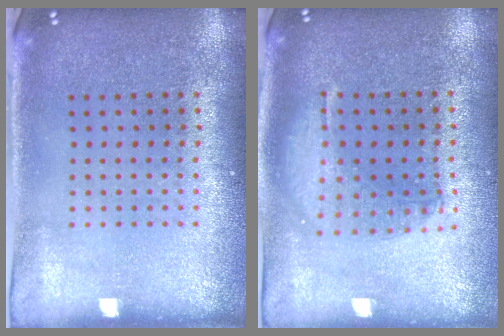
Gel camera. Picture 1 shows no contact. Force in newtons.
{"total": 1.3, "press": 1.2, "slide": 0.4}